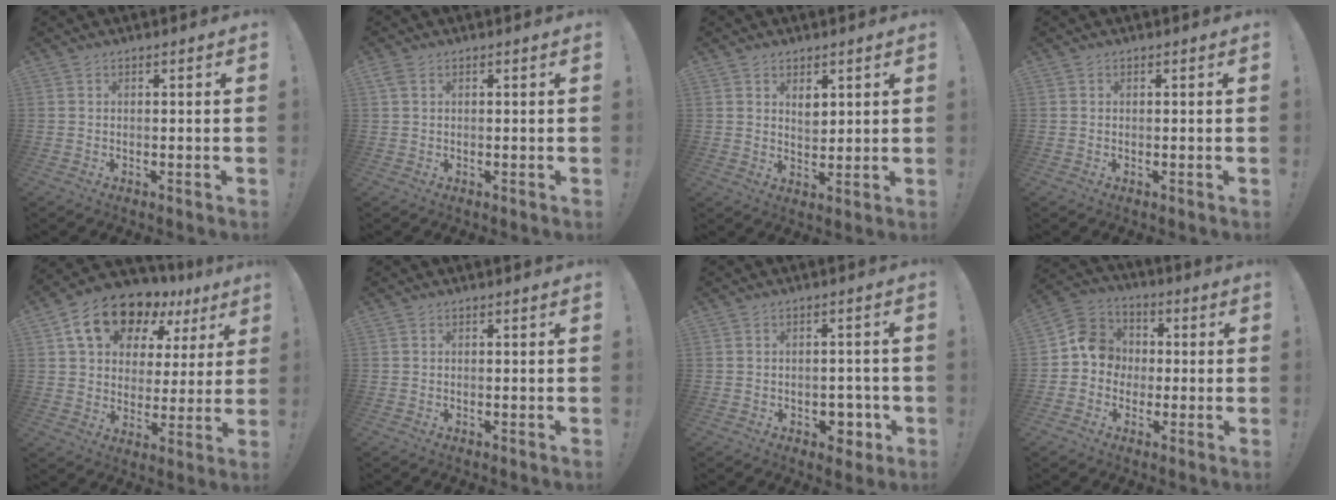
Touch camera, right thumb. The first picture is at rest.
{"total": 1.9, "force": [0.9, 1.1, 1.3], "torque": [-0.020, 0.001, 0.014]}
{"total": 4.8, "force": [2.4, 3.6, 2.2], "torque": [-0.034, -0.010, 0.042]}
{"total": 0.0}
{"total": 15.9, "force": [10.2, 9.3, 7.7], "torque": [-0.122, -0.065, 0.184]}
{"total": 0.0}
{"total": 5.9, "force": [-2.0, 4.5, 3.2], "torque": [-0.027, 0.015, -0.030]}
{"total": 10.4, "force": [-0.7, 9.6, 3.8], "torque": [-0.052, 0.025, -0.006]}